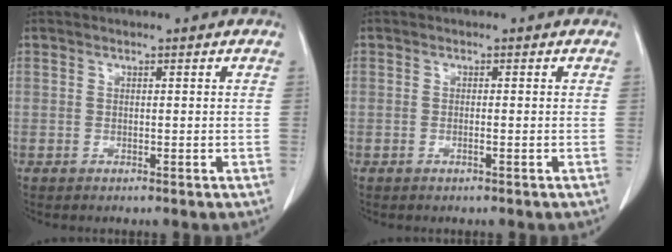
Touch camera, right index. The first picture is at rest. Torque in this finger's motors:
{"motor_torque": [-0.19, -0.04, -0.05, -0.01]}